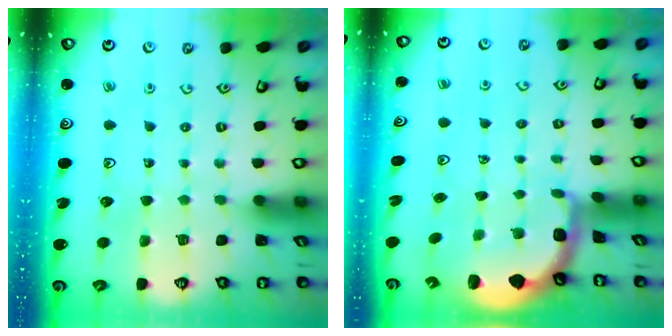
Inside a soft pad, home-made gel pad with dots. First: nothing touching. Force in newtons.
{"total": 2.0, "press": 1.8, "slide": 0.9}